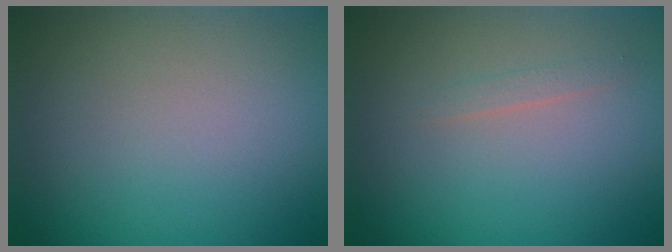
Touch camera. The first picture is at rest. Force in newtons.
{"total": 0.7, "press": 0.7, "slide": 0.1}